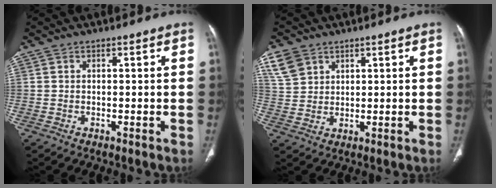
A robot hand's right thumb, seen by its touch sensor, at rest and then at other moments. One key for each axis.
{"total": 6.0, "fx": 3.4, "fy": 4.4, "fz": 2.2, "tx": -0.030, "ty": -0.008, "tz": 0.075}